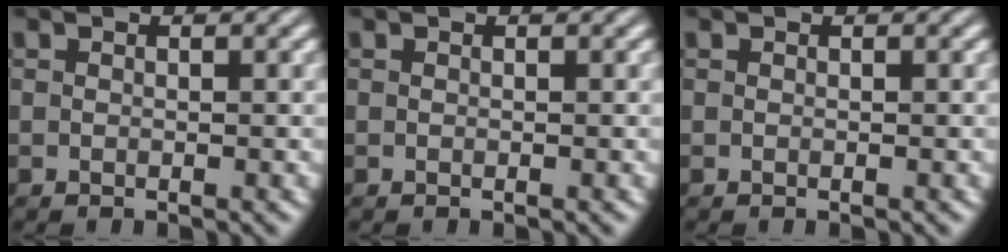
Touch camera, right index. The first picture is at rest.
{"total": 0.0}
{"total": 0.0}